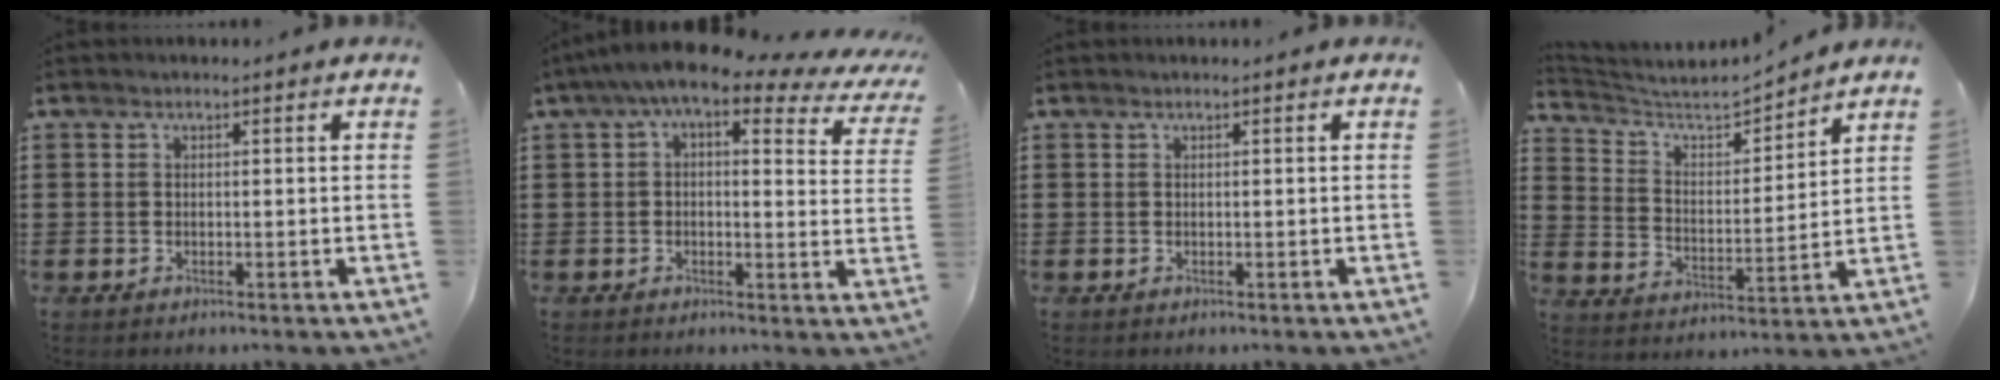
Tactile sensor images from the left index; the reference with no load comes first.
{"total": 6.2, "force": [3.6, 1.1, 4.8], "torque": [-0.106, -0.014, 0.060]}
{"total": 0.0}
{"total": 4.7, "force": [4.3, 1.2, 1.5], "torque": [-0.057, -0.033, 0.066]}